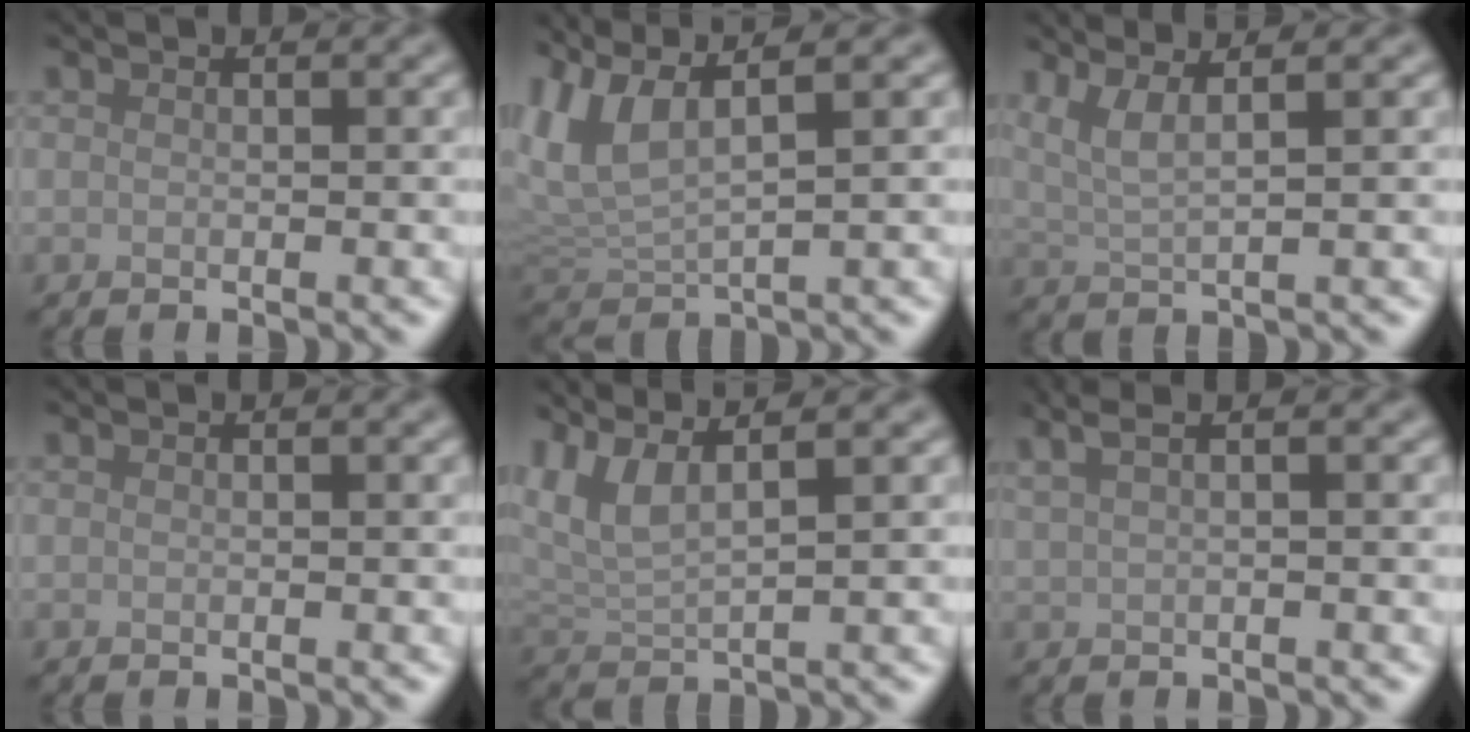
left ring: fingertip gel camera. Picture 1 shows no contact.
{"total": 5.4, "force": [3.0, 1.5, 4.3], "torque": [-0.108, 0.008, 0.062]}
{"total": 3.4, "force": [1.8, 0.6, 2.8], "torque": [-0.056, 0.007, 0.034]}
{"total": 0.0}
{"total": 4.1, "force": [2.9, 0.9, 2.8], "torque": [-0.062, 0.014, 0.060]}
{"total": 3.7, "force": [2.1, 1.5, 2.6], "torque": [-0.034, 0.020, 0.011]}